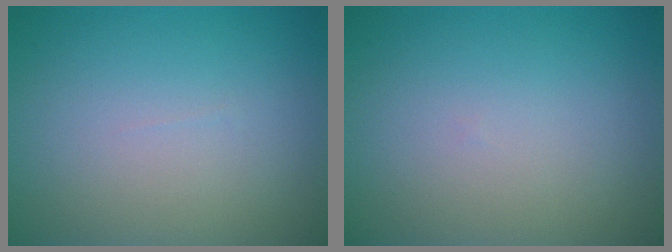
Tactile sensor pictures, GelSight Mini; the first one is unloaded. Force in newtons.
{"total": 0.0}